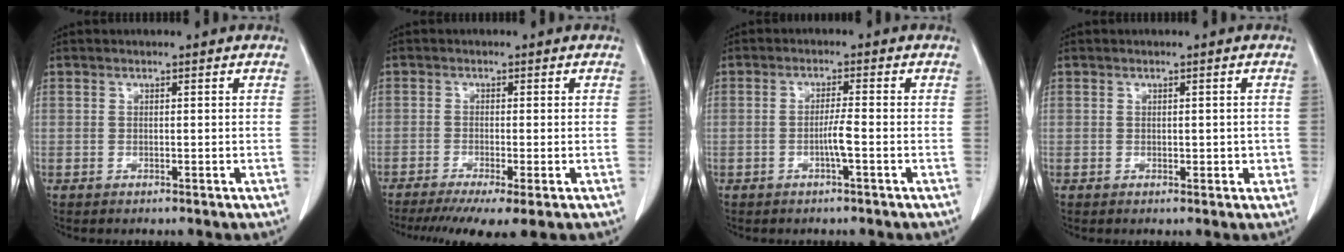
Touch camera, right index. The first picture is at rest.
{"total": 8.1, "force": [-5.6, 0.7, 5.8], "torque": [-0.089, -0.017, -0.092]}
{"total": 2.6, "force": [-0.8, -0.3, 2.4], "torque": [-0.041, 0.001, -0.015]}
{"total": 1.7, "force": [0.0, 1.2, 1.3], "torque": [-0.011, 0.008, 0.006]}